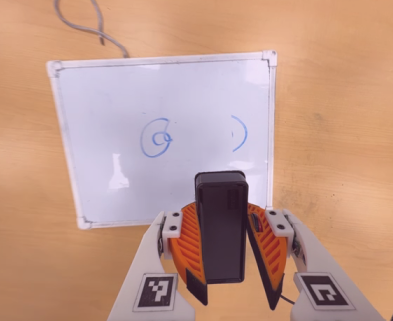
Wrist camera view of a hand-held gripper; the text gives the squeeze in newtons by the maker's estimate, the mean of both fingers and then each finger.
{"total": 7.6, "left": 8.6, "right": 6.7}